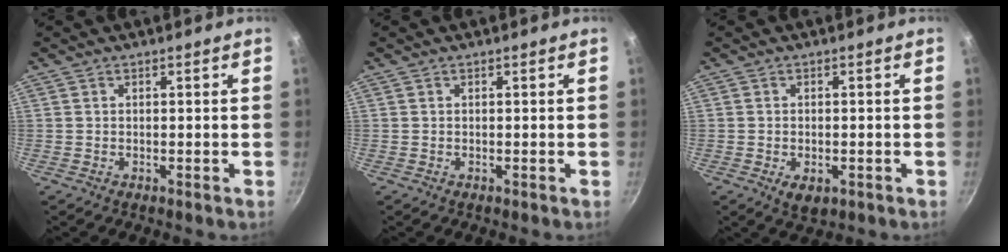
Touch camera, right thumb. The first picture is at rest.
{"total": 0.0}
{"total": 3.8, "force": [-1.3, 2.3, 2.8], "torque": [-0.039, -0.004, -0.014]}